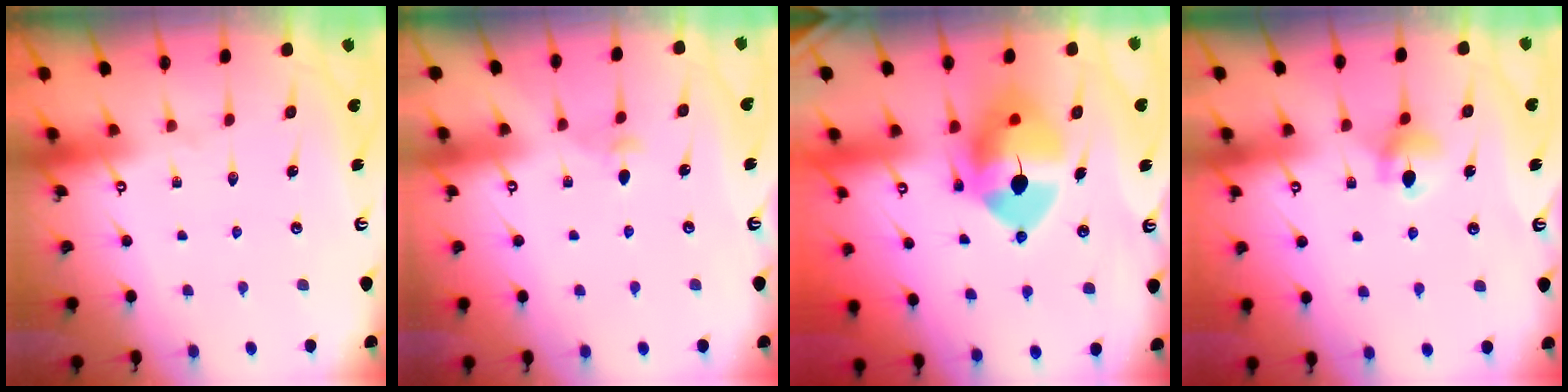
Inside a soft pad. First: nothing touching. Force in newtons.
{"total": 2.8, "press": 2.7, "slide": 0.8}
{"total": 14.5, "press": 14.2, "slide": 2.6}
{"total": 6.2, "press": 6.1, "slide": 1.0}